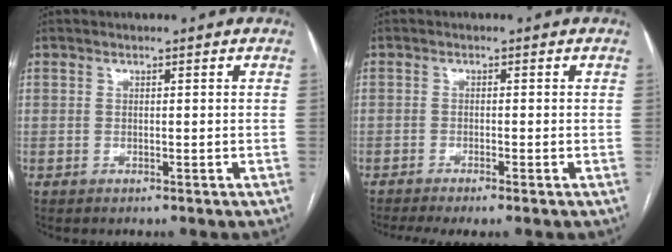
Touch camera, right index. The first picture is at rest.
{"total": 4.4, "force": [-3.1, 0.4, 3.1], "torque": [-0.048, -0.006, -0.053]}